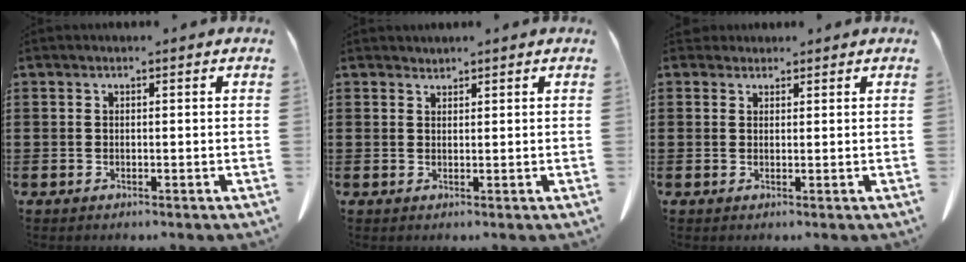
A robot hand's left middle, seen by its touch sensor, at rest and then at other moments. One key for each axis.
{"total": 1.1, "fx": 1.1, "fy": 0.2, "fz": -0.1, "tx": -0.001, "ty": -0.001, "tz": 0.021}
{"total": 1.6, "fx": 1.4, "fy": 0.7, "fz": 0.0, "tx": -0.004, "ty": 0.003, "tz": 0.028}